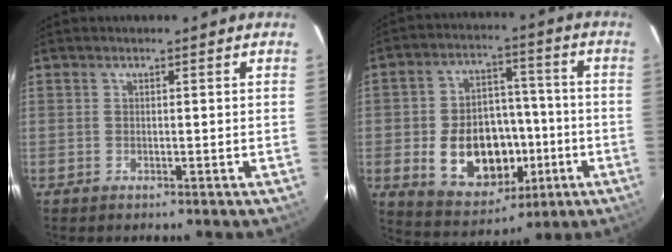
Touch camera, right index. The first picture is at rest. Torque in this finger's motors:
{"motor_torque": [1.24, -0.90, 0.76, 0.13]}